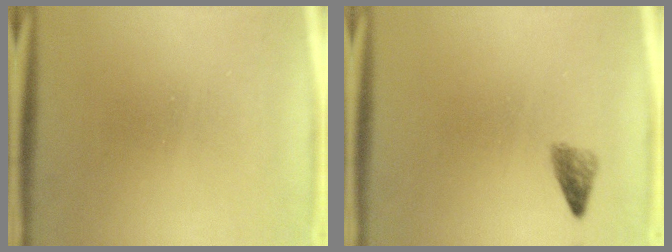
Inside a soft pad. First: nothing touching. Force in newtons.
{"total": 1.7}